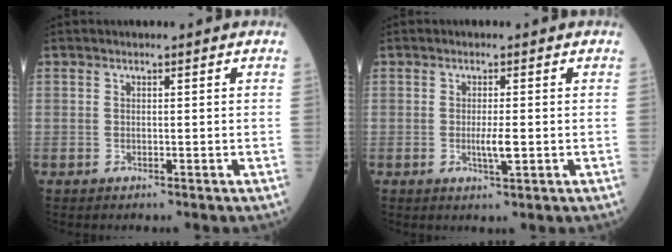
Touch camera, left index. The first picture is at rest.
{"total": 2.5, "force": [-0.4, 0.2, 2.5], "torque": [-0.047, -0.007, -0.007]}